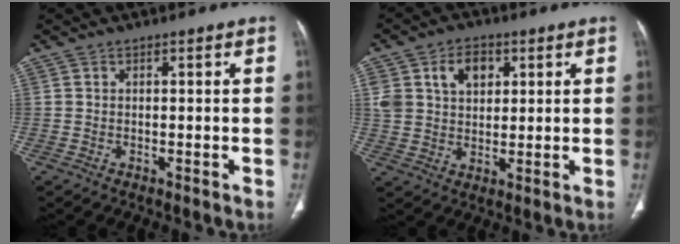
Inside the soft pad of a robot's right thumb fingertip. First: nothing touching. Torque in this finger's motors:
{"motor_torque": [0.67, 0.64, 0.88, 0.63, 0.06]}